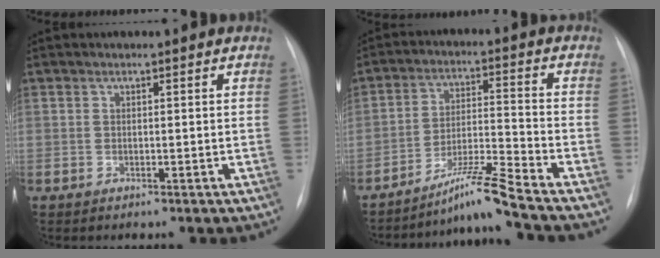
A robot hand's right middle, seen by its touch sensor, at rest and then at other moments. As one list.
[{"total": 8.5, "force": [-7.2, -2.2, 3.9], "torque": [-0.079, -0.009, -0.129]}]